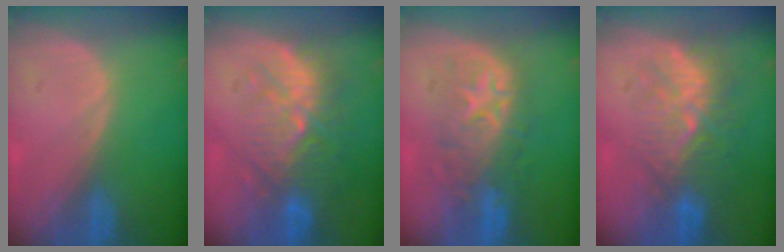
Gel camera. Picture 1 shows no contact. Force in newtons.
{"total": 10.3, "press": 9.5, "slide": 3.9}
{"total": 8.7, "press": 8.6, "slide": 1.7}
{"total": 9.1, "press": 8.5, "slide": 3.4}